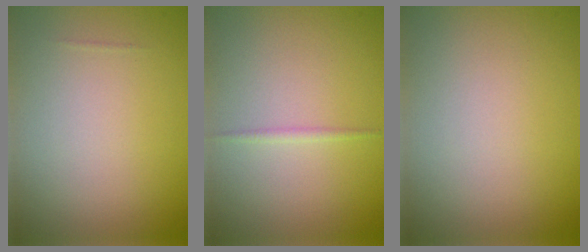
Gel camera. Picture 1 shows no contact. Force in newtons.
{"total": 0.7, "press": 0.7, "slide": 0.0}
{"total": 0.0}